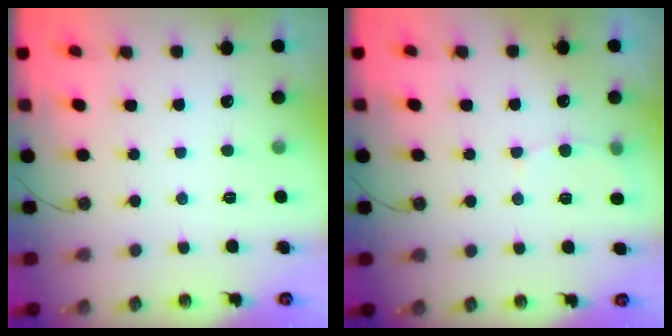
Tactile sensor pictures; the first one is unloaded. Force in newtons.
{"total": 4.7, "press": 4.6, "slide": 0.8}